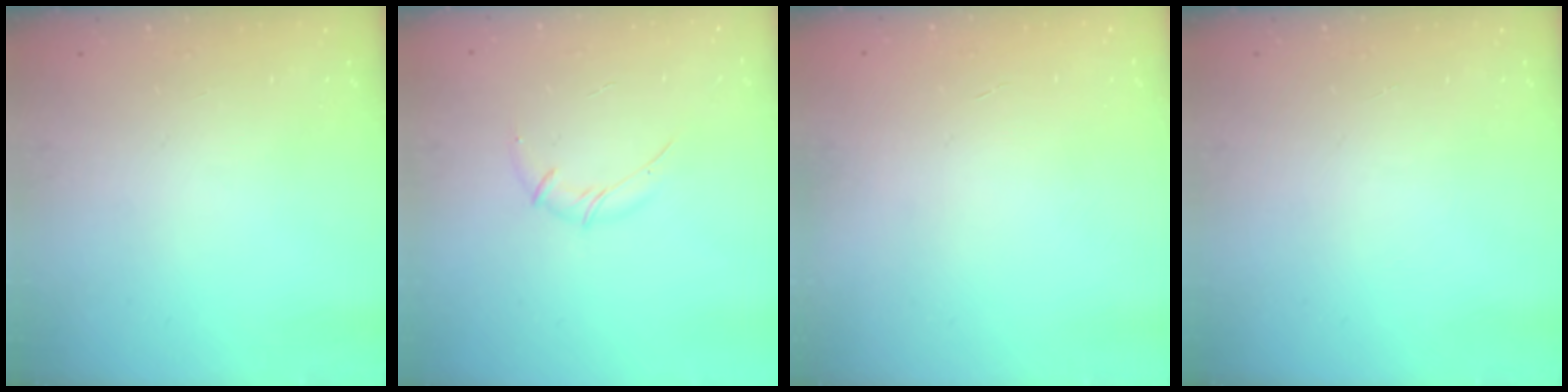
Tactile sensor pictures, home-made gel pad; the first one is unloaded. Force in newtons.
{"total": 5.6, "press": 5.4, "slide": 1.5}
{"total": 0.0}
{"total": 0.0}